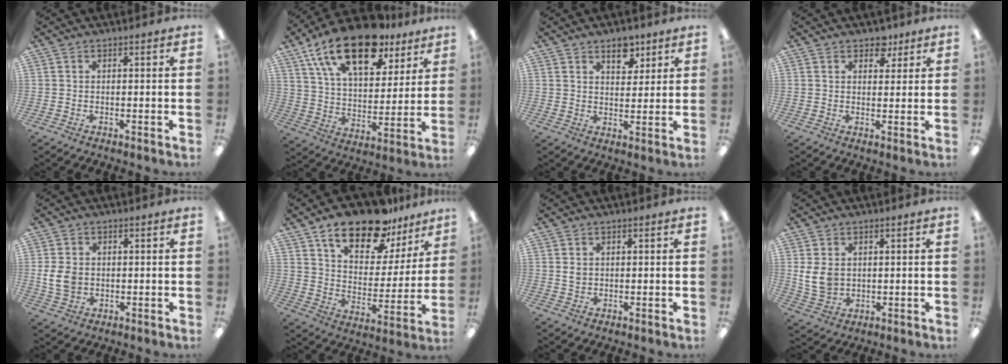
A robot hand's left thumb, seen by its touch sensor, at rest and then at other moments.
{"total": 22.1, "force": [14.5, 10.1, 13.2], "torque": [-0.223, -0.073, 0.254]}
{"total": 6.5, "force": [4.5, 3.6, 3.1], "torque": [-0.015, -0.026, 0.073]}
{"total": 4.7, "force": [3.3, 3.0, 1.6], "torque": [-0.008, -0.012, 0.056]}
{"total": 6.1, "force": [-0.1, 4.8, 3.8], "torque": [-0.091, 0.006, -0.001]}
{"total": 18.7, "force": [13.8, 8.4, 9.6], "torque": [-0.151, -0.083, 0.237]}
{"total": 1.7, "force": [0.5, 1.4, 0.9], "torque": [-0.020, 0.003, 0.009]}
{"total": 6.7, "force": [1.4, 5.2, 4.0], "torque": [-0.106, 0.002, 0.025]}